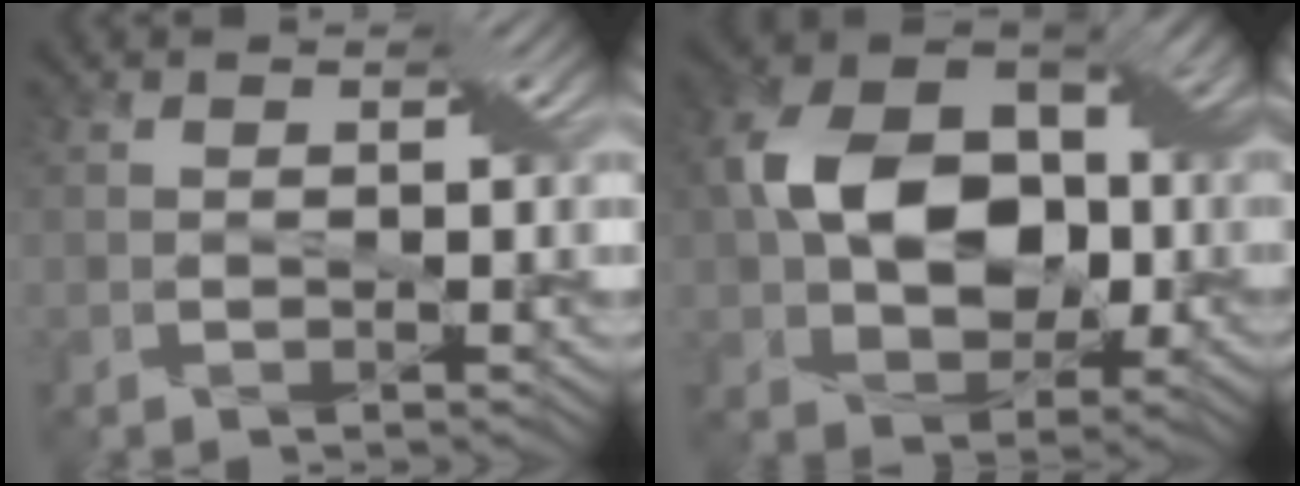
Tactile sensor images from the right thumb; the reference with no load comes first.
{"total": 13.3, "force": [0.3, 9.5, 9.3], "torque": [-0.169, 0.023, -0.001]}